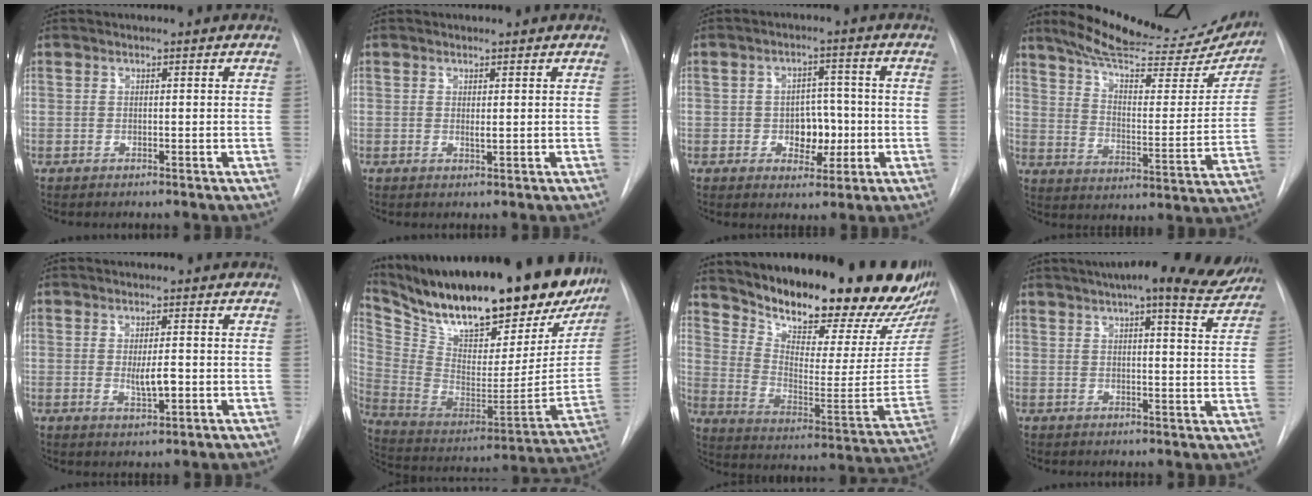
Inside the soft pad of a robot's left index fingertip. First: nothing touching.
{"total": 1.0, "force": [0.5, 0.2, 0.8], "torque": [-0.015, -0.003, 0.009]}
{"total": 5.7, "force": [-1.0, 3.9, 4.0], "torque": [-0.049, 0.012, -0.008]}
{"total": 25.3, "force": [22.5, 5.2, 10.3], "torque": [-0.146, -0.045, 0.295]}
{"total": 3.5, "force": [-0.3, 0.9, 3.3], "torque": [-0.058, -0.005, -0.001]}
{"total": 36.1, "force": [27.9, 11.0, 20.0], "torque": [-0.358, -0.030, 0.408]}
{"total": 27.6, "force": [23.5, 5.6, 13.4], "torque": [-0.223, -0.076, 0.321]}
{"total": 17.4, "force": [15.0, 2.3, 8.5], "torque": [-0.122, 0.002, 0.184]}